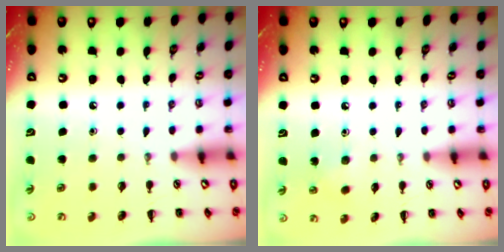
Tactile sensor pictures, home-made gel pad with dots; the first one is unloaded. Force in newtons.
{"total": 2.9, "press": 2.8, "slide": 0.9}